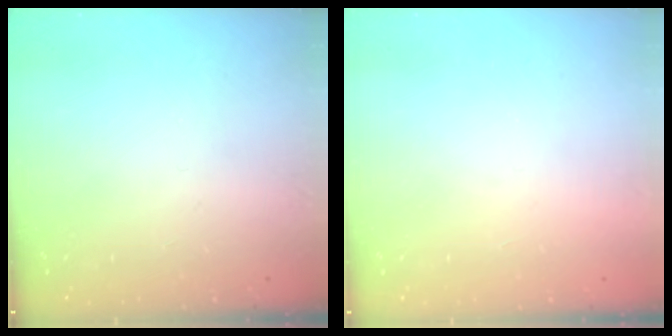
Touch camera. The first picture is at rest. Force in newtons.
{"total": 1.6, "press": 1.6, "slide": 0.1}